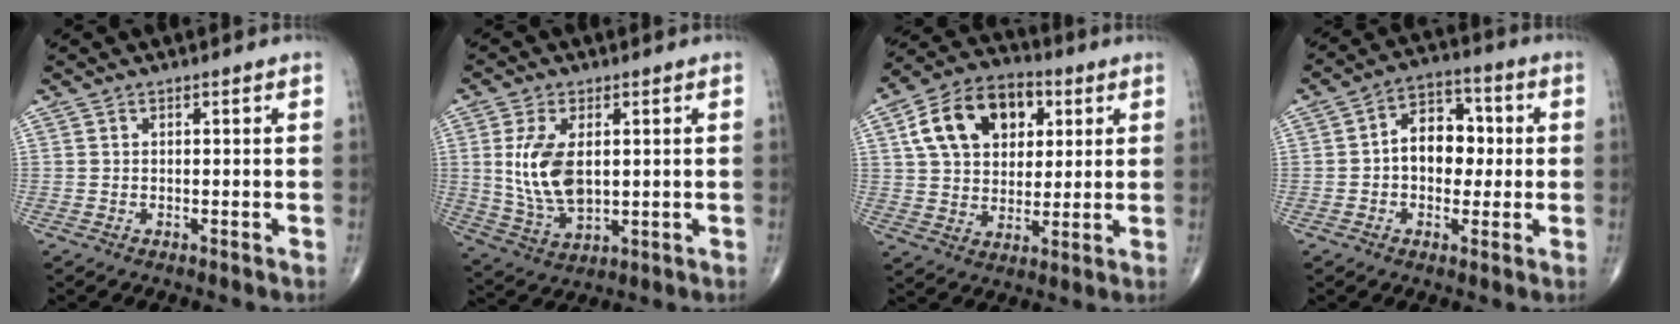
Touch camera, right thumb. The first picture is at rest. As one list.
[{"total": 11.4, "force": [1.5, 6.2, 9.4], "torque": [-0.183, -0.013, 0.040]}, {"total": 16.1, "force": [5.3, 11.1, 10.4], "torque": [-0.152, 0.005, 0.087]}, {"total": 9.9, "force": [0.2, 7.1, 6.9], "torque": [-0.070, 0.025, -0.007]}]